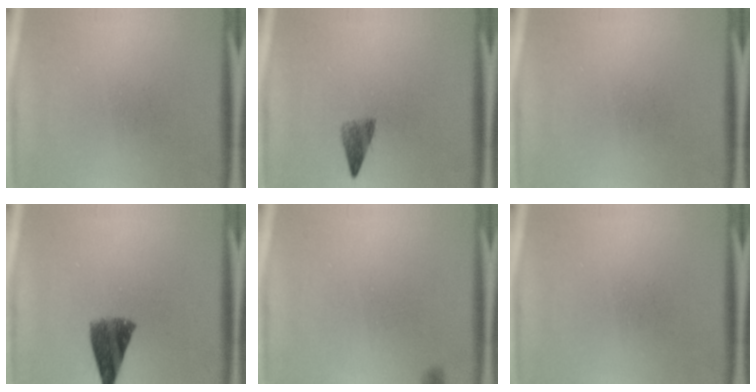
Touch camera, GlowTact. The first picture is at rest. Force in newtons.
{"total": 2.8}
{"total": 0.0}
{"total": 7.6}
{"total": 0.7}
{"total": 0.0}